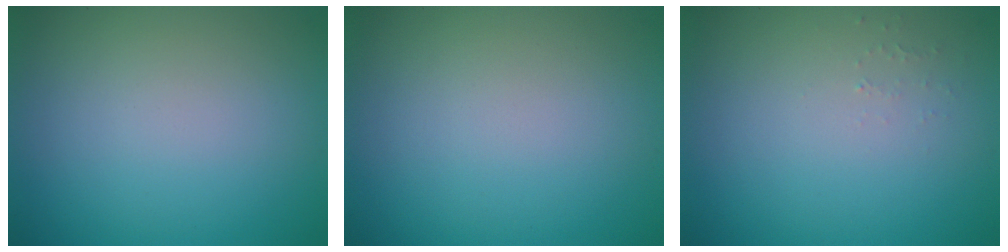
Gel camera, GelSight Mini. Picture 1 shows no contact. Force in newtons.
{"total": 0.0}
{"total": 0.5, "press": 0.5, "slide": 0.1}